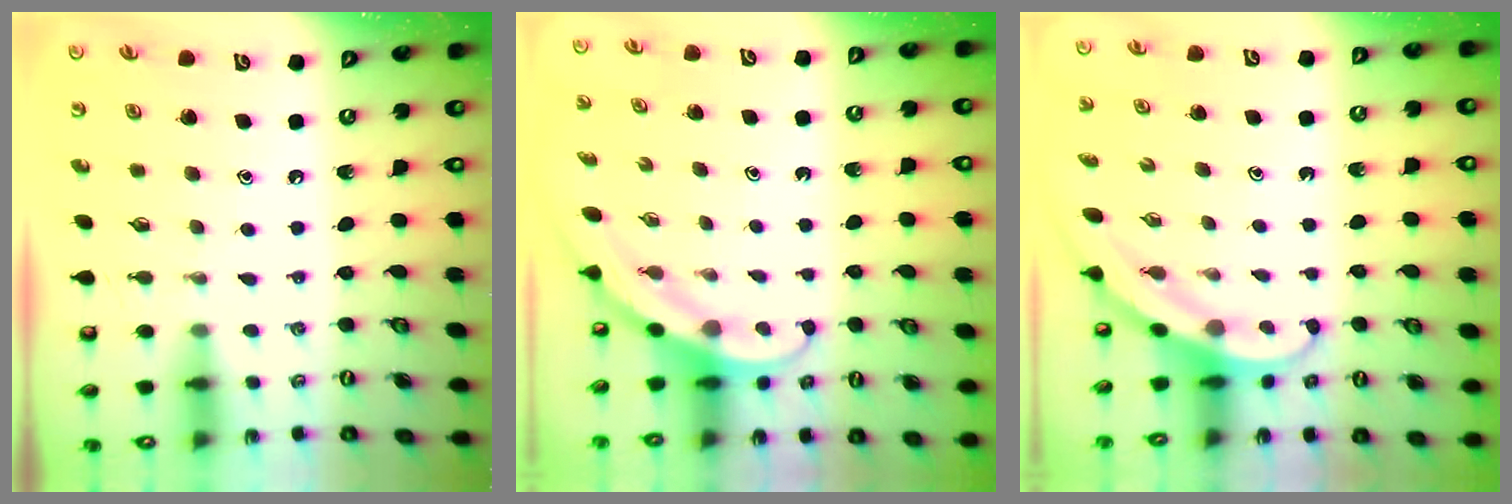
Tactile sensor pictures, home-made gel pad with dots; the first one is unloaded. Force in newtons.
{"total": 3.1, "press": 3.1, "slide": 0.0}
{"total": 3.1, "press": 3.1, "slide": 0.1}